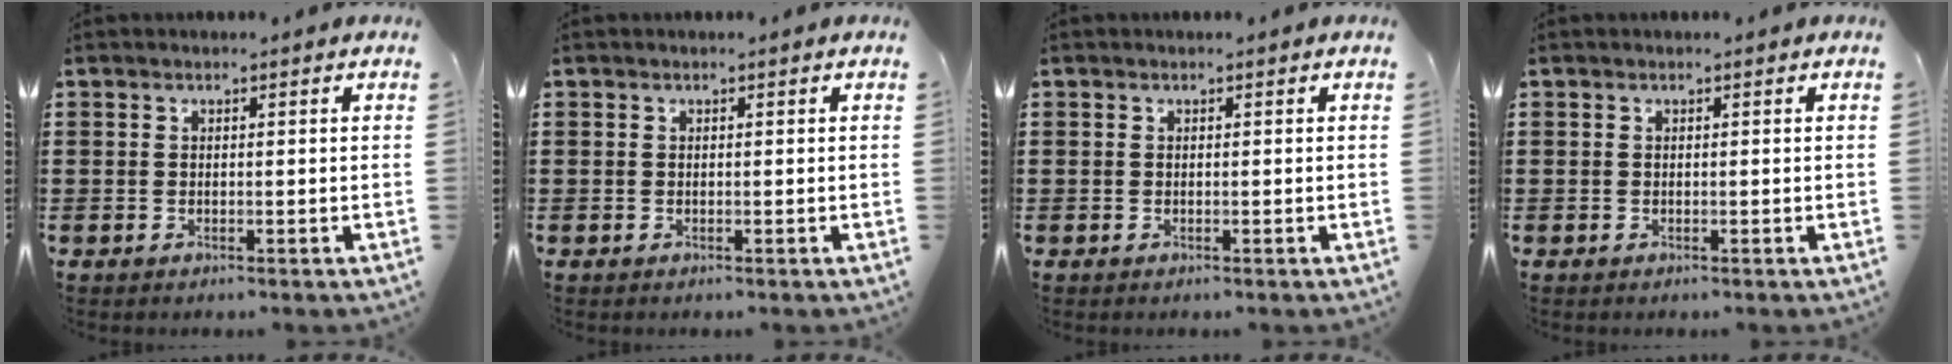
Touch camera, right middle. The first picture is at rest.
{"total": 0.0}
{"total": 0.0}
{"total": 0.0}